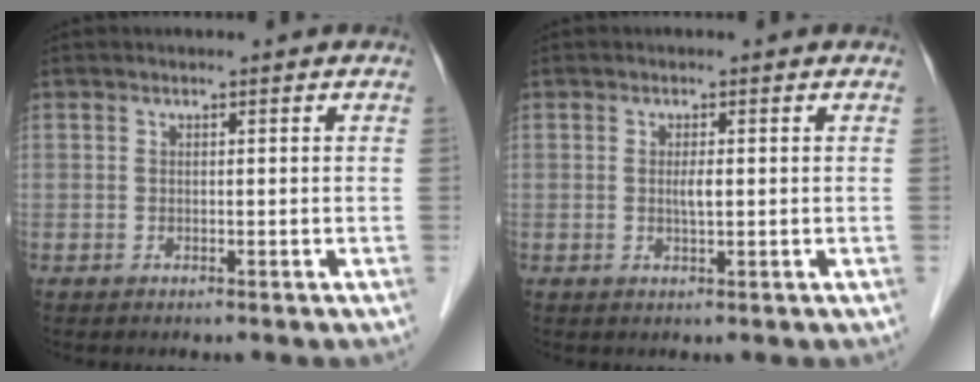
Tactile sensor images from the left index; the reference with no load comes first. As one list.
[{"total": 1.6, "force": [0.1, 0.2, 1.5], "torque": [-0.030, 0.000, 0.001]}]